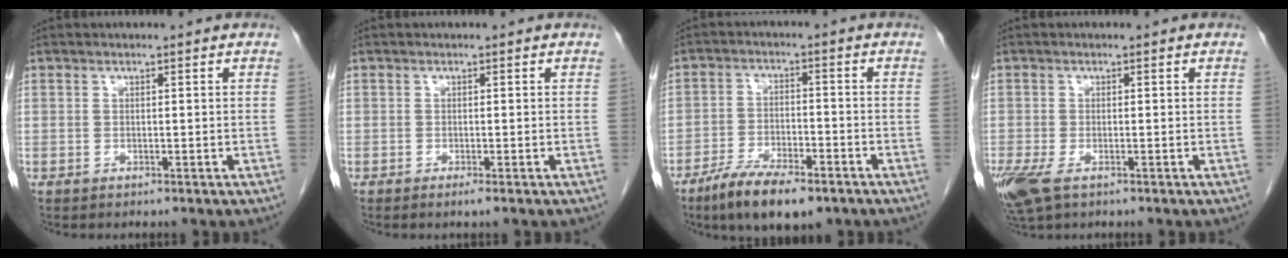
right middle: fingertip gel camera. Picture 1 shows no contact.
{"total": 0.9, "force": [-0.4, -0.7, 0.5], "torque": [-0.011, -0.002, -0.008]}
{"total": 9.6, "force": [-6.8, 2.3, 6.4], "torque": [-0.114, -0.013, -0.115]}
{"total": 6.3, "force": [-3.5, 2.8, 4.4], "torque": [-0.104, -0.020, -0.062]}